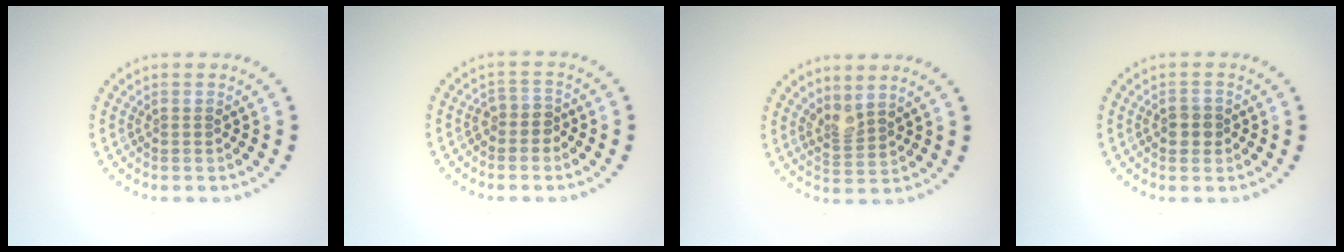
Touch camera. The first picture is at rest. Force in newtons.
{"total": 1.6, "press": 1.2, "slide": 1.0}
{"total": 2.1, "press": 1.5, "slide": 1.4}
{"total": 1.7, "press": 1.6, "slide": 0.6}